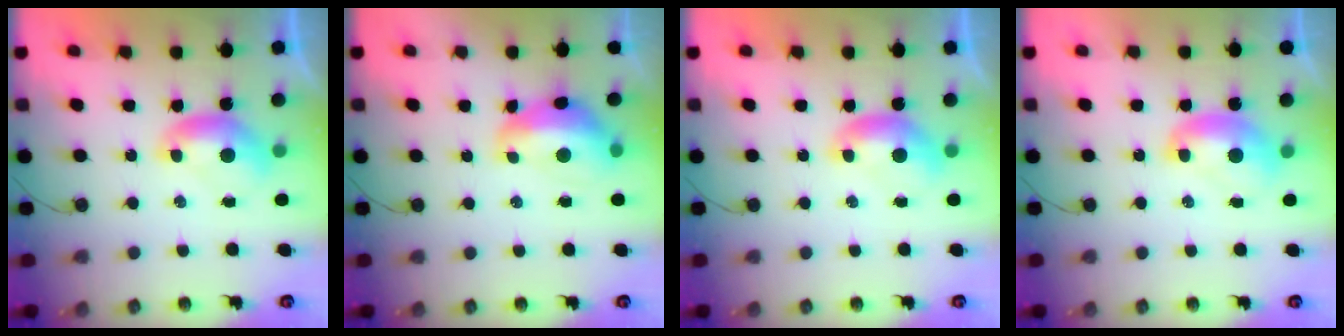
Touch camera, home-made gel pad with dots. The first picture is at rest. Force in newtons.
{"total": 6.0, "press": 5.9, "slide": 1.3}
{"total": 0.0}
{"total": 2.2, "press": 2.1, "slide": 0.3}